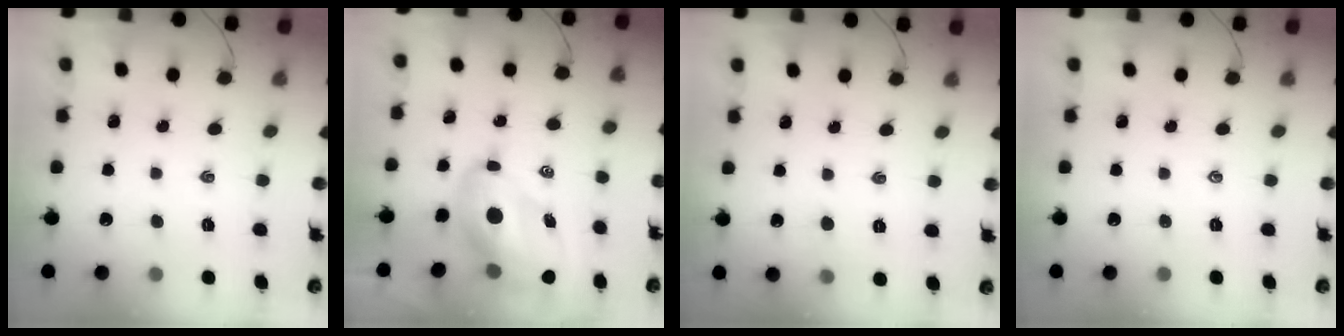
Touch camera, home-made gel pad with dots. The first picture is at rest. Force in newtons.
{"total": 11.4, "press": 11.0, "slide": 3.2}
{"total": 3.2, "press": 3.0, "slide": 1.0}
{"total": 0.0}